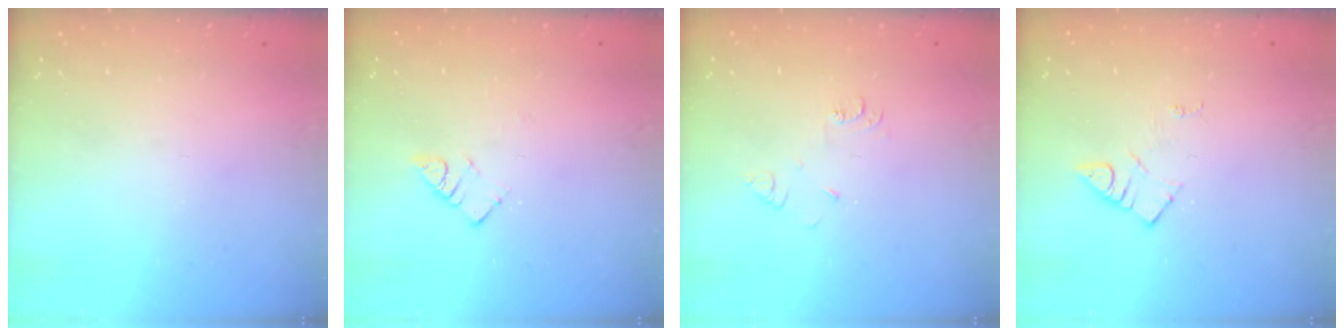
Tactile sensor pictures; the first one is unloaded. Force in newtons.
{"total": 3.6, "press": 3.6, "slide": 0.4}
{"total": 4.9, "press": 4.8, "slide": 0.7}
{"total": 4.5, "press": 4.4, "slide": 0.7}